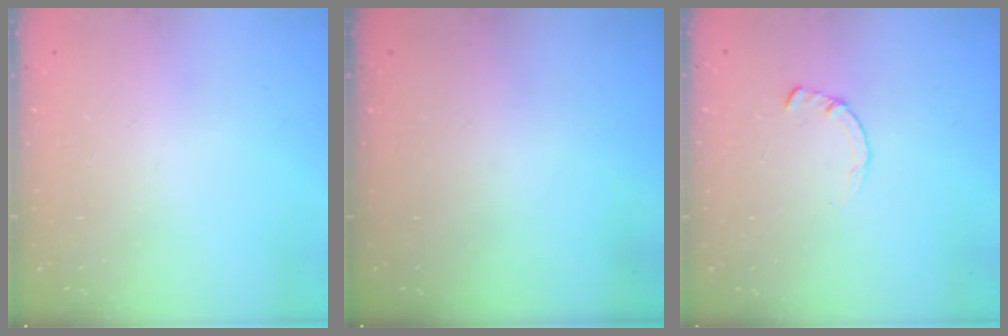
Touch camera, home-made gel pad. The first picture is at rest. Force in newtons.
{"total": 0.0}
{"total": 1.7, "press": 1.7, "slide": 0.2}